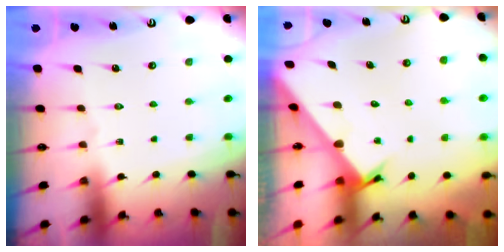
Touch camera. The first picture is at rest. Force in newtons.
{"total": 2.1, "press": 2.1, "slide": 0.1}